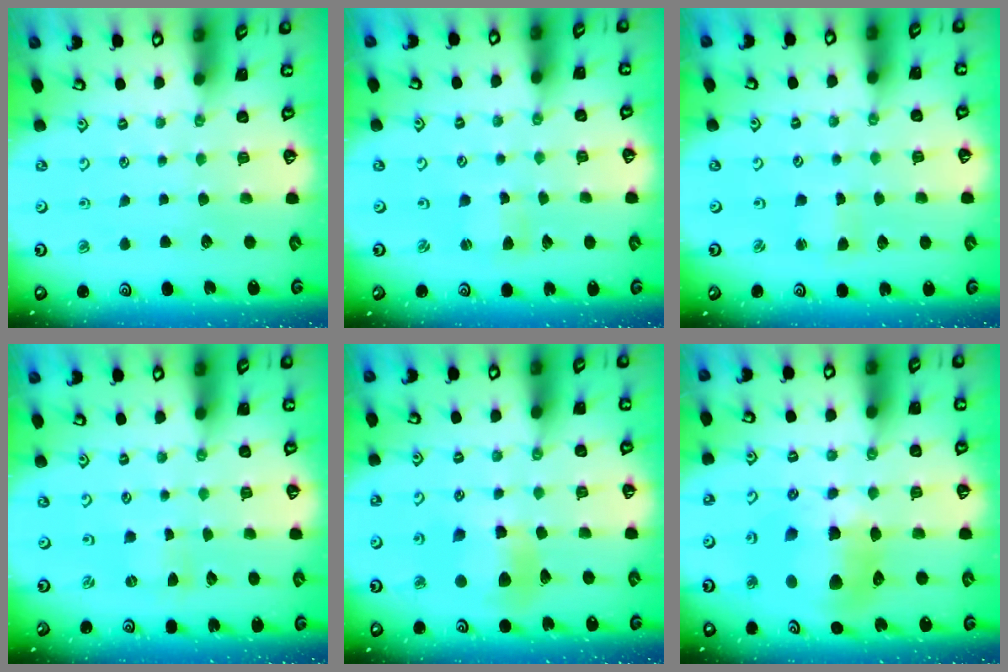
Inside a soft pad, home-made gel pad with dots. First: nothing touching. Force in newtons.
{"total": 1.6, "press": 1.6, "slide": 0.2}
{"total": 1.2, "press": 1.2, "slide": 0.2}
{"total": 0.0}
{"total": 9.9, "press": 9.8, "slide": 1.3}
{"total": 14.0, "press": 13.8, "slide": 2.2}